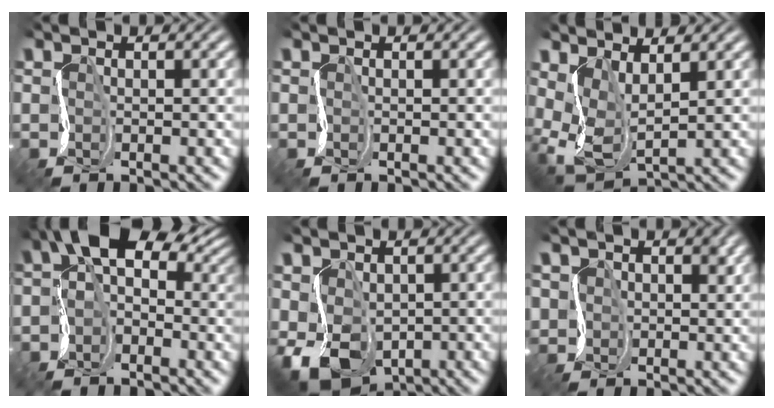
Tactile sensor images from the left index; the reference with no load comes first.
{"total": 0.0}
{"total": 3.1, "force": [0.7, 1.6, 2.5], "torque": [-0.077, -0.005, 0.025]}
{"total": 7.8, "force": [1.2, 5.4, 5.6], "torque": [-0.075, 0.021, 0.009]}
{"total": 5.4, "force": [-1.7, 4.1, 3.0], "torque": [-0.091, -0.024, -0.013]}
{"total": 1.6, "force": [0.5, 1.5, -0.3], "torque": [-0.015, -0.004, 0.014]}